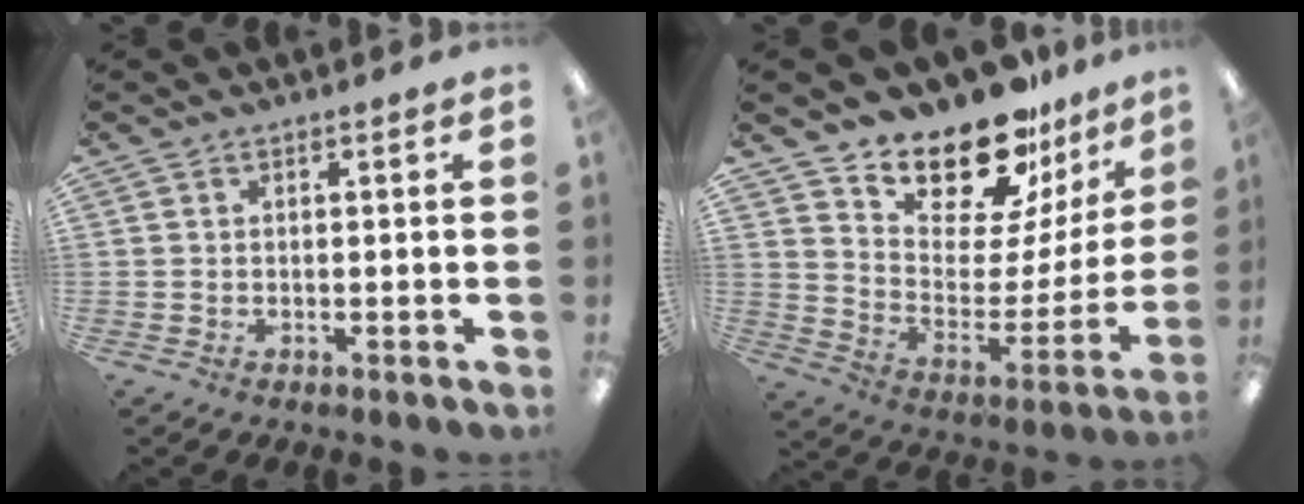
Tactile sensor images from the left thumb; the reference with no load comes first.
{"total": 20.3, "force": [17.4, 7.1, 7.5], "torque": [-0.125, -0.132, 0.302]}